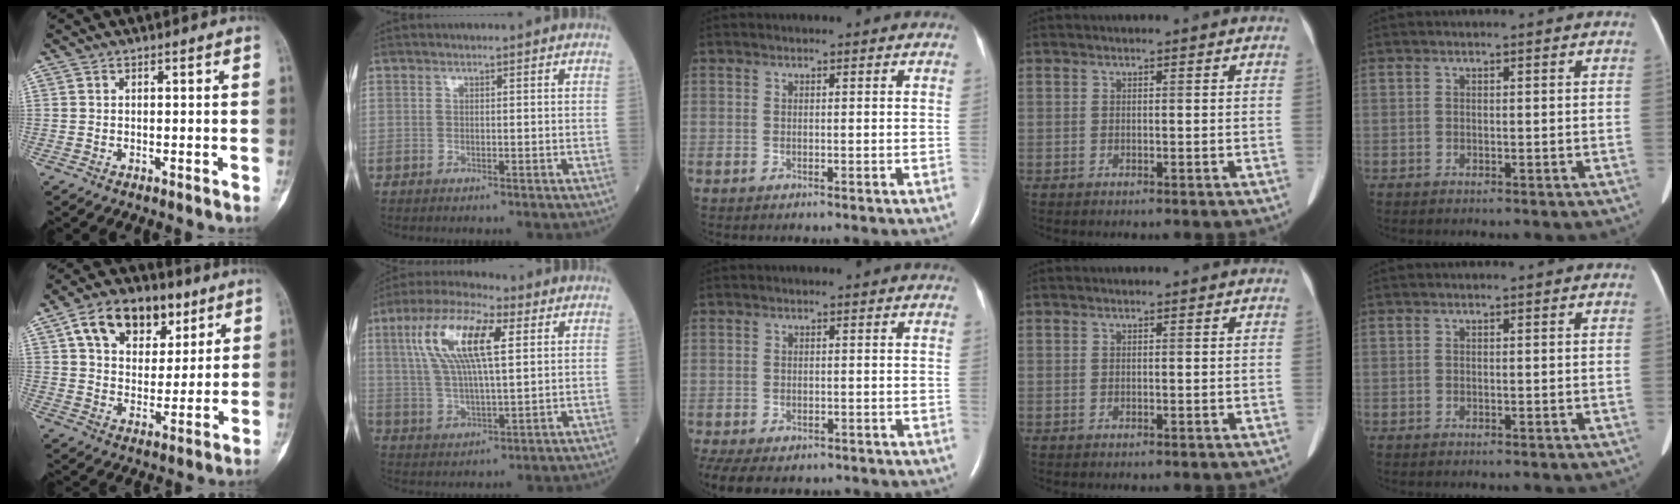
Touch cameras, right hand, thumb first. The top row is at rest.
{"thumb": {"total": 15.9, "force": [7.7, 10.3, 9.2], "torque": [-0.111, -0.012, 0.130]}, "index": {"total": 13.5, "force": [4.4, 3.4, 12.3], "torque": [-0.250, 0.023, 0.081]}, "middle": {"total": 11.7, "force": [-8.2, 6.3, 5.6], "torque": [-0.142, -0.016, -0.104]}}